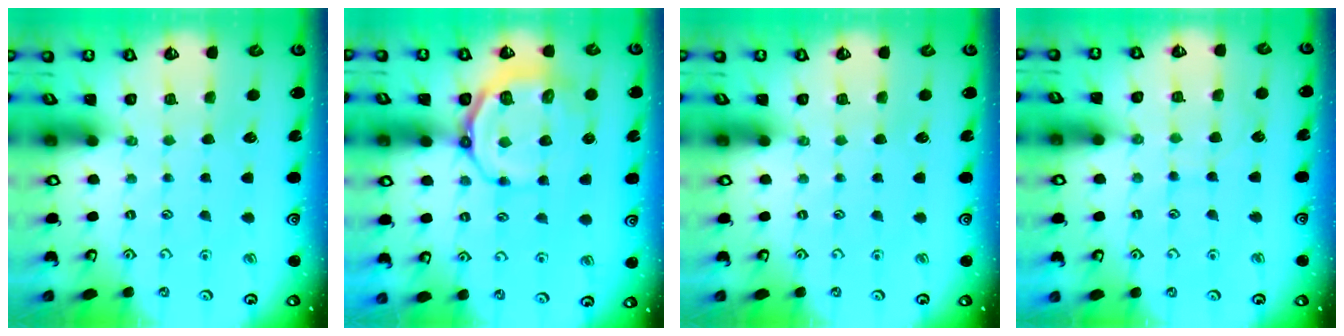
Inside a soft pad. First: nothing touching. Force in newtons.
{"total": 9.3, "press": 9.0, "slide": 2.6}
{"total": 0.0}
{"total": 6.1, "press": 6.1, "slide": 0.4}